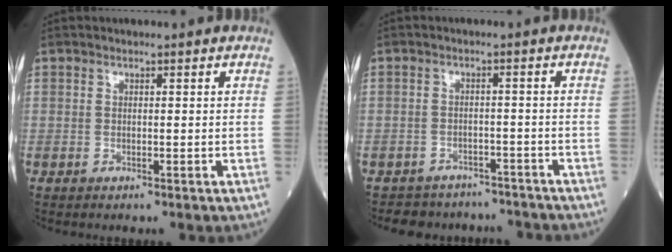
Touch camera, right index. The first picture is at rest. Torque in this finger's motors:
{"motor_torque": [0.85, -0.95, -0.21, -0.21]}